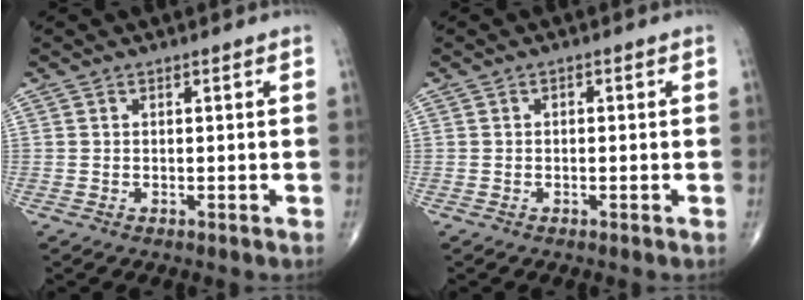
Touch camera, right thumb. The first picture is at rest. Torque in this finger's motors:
{"motor_torque": [-0.59, -0.13, 0.06, 0.14, 0.01]}